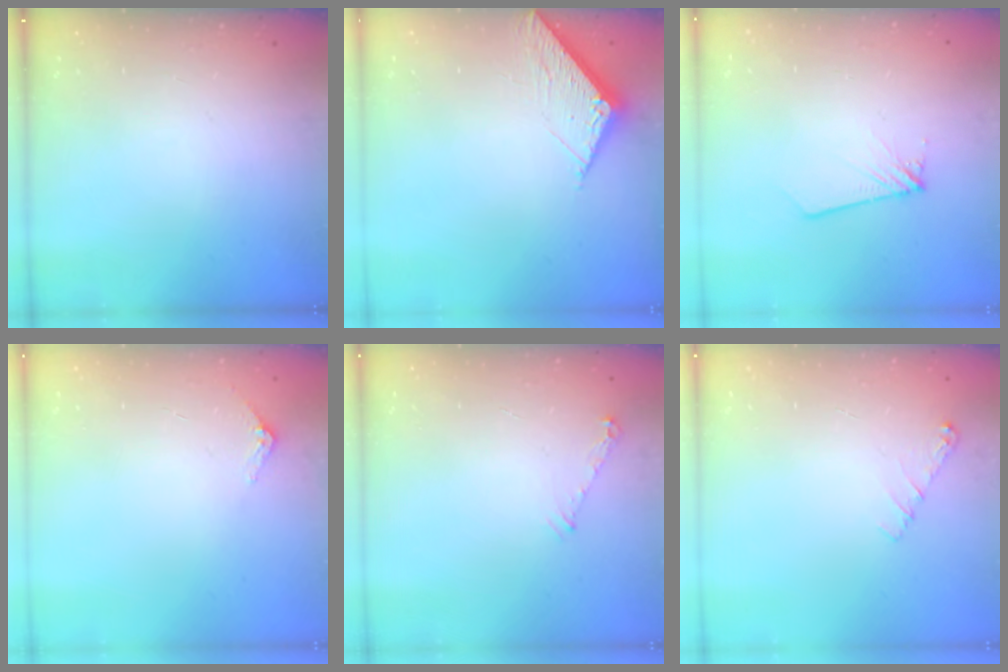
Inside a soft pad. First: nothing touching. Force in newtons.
{"total": 6.1, "press": 6.1, "slide": 0.3}
{"total": 1.7, "press": 1.7, "slide": 0.1}
{"total": 2.9, "press": 2.9, "slide": 0.2}
{"total": 4.9, "press": 4.9, "slide": 0.5}
{"total": 4.1, "press": 4.1, "slide": 0.6}